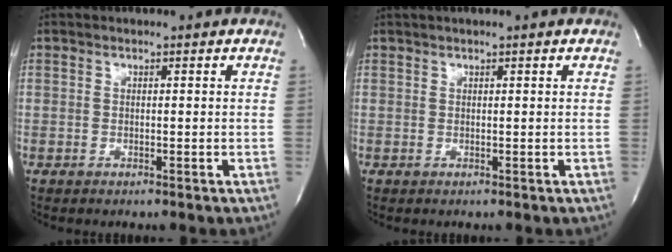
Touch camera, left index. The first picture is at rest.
{"total": 1.4, "force": [1.1, -0.3, 0.8], "torque": [-0.017, 0.019, 0.024]}